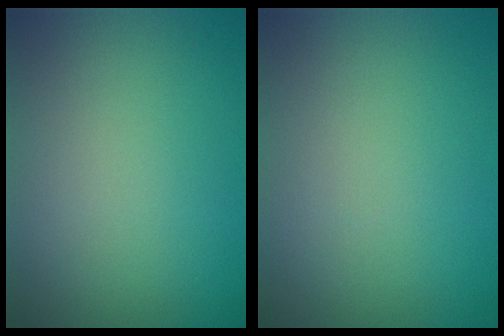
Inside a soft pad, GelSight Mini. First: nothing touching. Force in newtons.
{"total": 0.0}